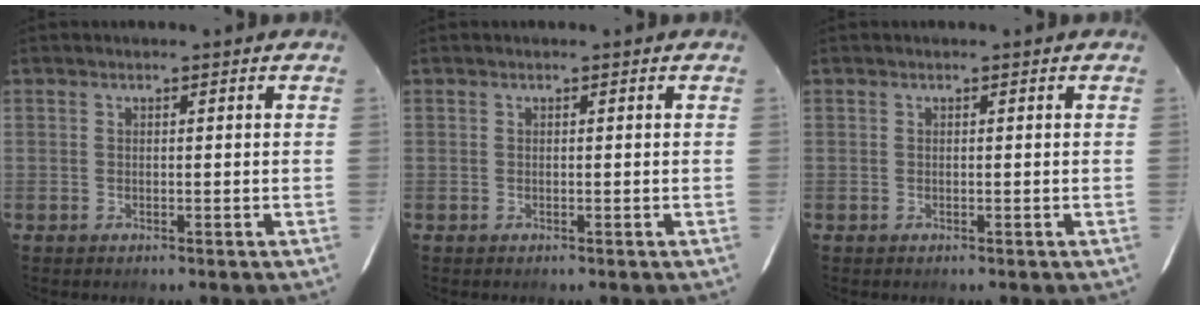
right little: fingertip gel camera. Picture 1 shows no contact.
{"total": 0.0}
{"total": 0.0}